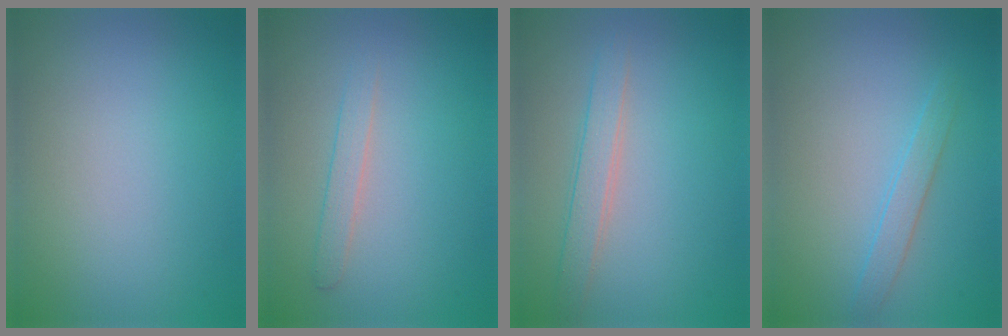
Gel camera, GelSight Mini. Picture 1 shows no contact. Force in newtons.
{"total": 1.4, "press": 1.4, "slide": 0.1}
{"total": 2.2, "press": 2.2, "slide": 0.1}
{"total": 1.5, "press": 1.5, "slide": 0.1}